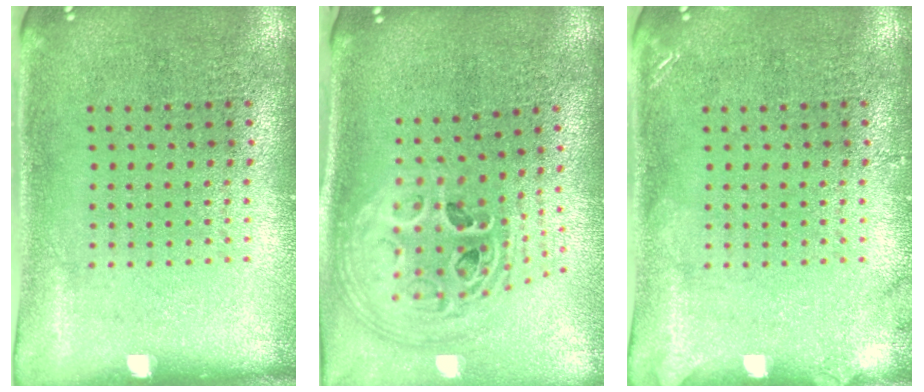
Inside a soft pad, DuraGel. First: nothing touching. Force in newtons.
{"total": 2.7, "press": 2.0, "slide": 1.8}
{"total": 1.2, "press": 1.1, "slide": 0.2}